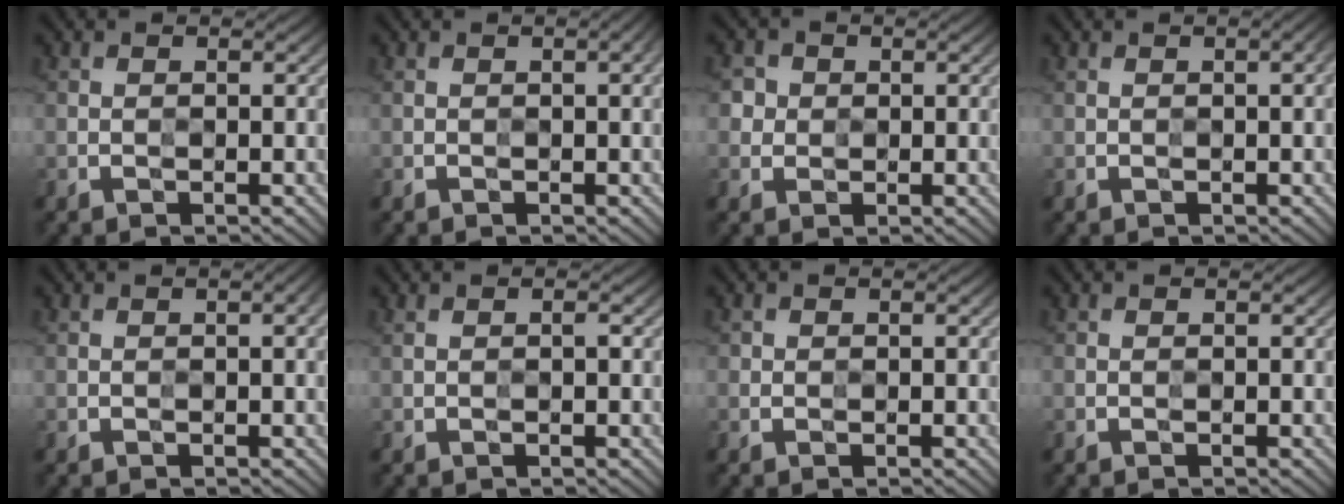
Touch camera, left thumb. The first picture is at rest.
{"total": 1.7, "force": [0.2, 0.3, 1.7], "torque": [-0.024, 0.003, 0.002]}
{"total": 2.6, "force": [0.7, 2.4, 0.4], "torque": [-0.013, -0.004, 0.006]}
{"total": 1.5, "force": [0.2, 0.3, 1.5], "torque": [-0.023, 0.005, 0.003]}
{"total": 1.6, "force": [0.2, 0.3, 1.5], "torque": [-0.024, 0.005, 0.003]}
{"total": 0.7, "force": [0.3, 0.1, 0.7], "torque": [-0.016, 0.003, 0.004]}
{"total": 0.6, "force": [0.2, 0.5, 0.0], "torque": [0.002, -0.006, 0.000]}
{"total": 0.0}